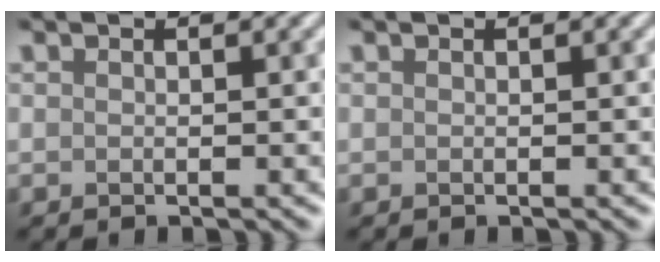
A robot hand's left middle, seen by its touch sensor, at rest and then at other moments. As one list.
[{"total": 0.0}]